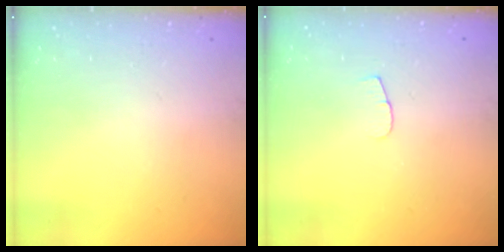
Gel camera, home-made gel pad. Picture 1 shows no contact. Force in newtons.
{"total": 3.7, "press": 3.7, "slide": 0.4}